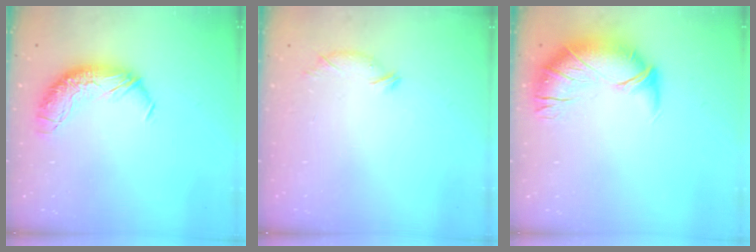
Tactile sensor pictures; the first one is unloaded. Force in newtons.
{"total": 5.0, "press": 5.0, "slide": 0.7}
{"total": 3.1, "press": 2.1, "slide": 2.3}